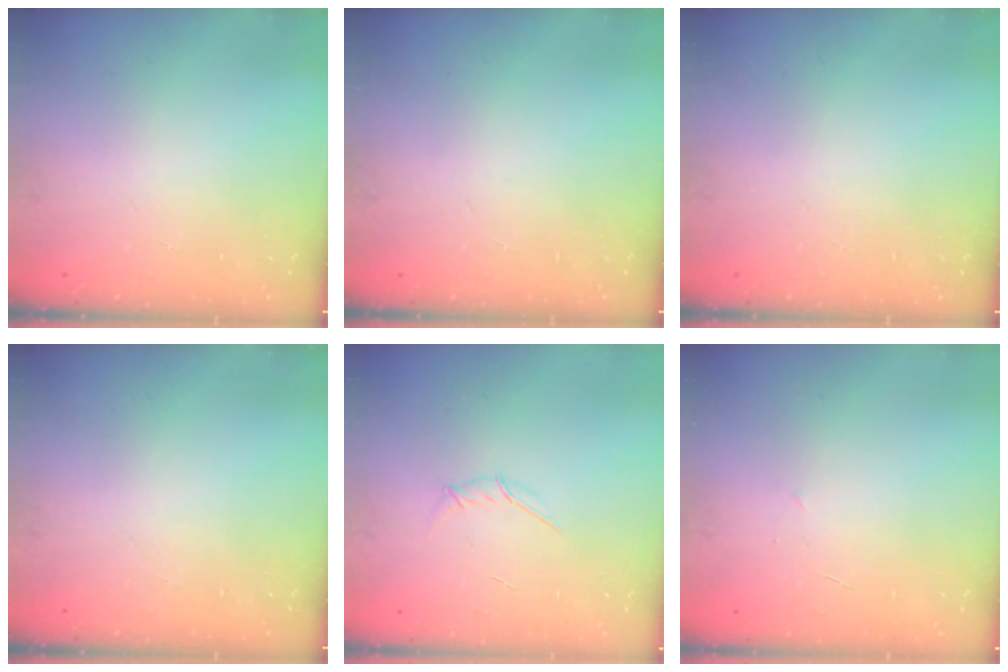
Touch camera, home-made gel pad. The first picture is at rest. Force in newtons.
{"total": 0.0}
{"total": 0.0}
{"total": 0.0}
{"total": 3.6, "press": 3.5, "slide": 0.9}
{"total": 2.2, "press": 2.1, "slide": 0.6}